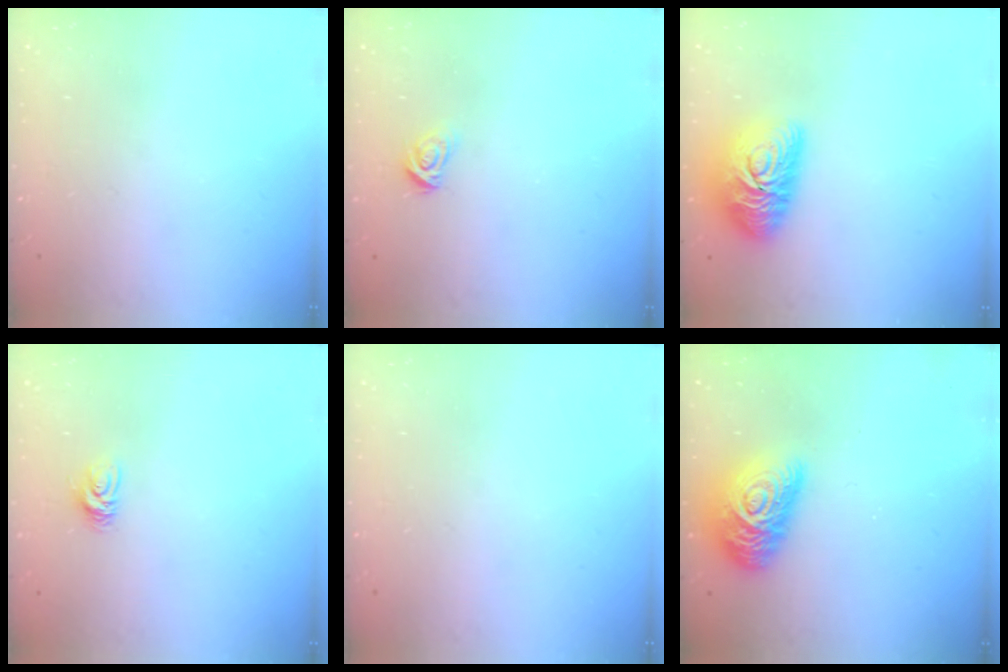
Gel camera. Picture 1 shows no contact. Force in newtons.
{"total": 4.7, "press": 4.6, "slide": 0.5}
{"total": 15.0, "press": 14.9, "slide": 1.0}
{"total": 4.9, "press": 4.9, "slide": 0.5}
{"total": 0.0}
{"total": 16.4, "press": 16.4, "slide": 0.9}